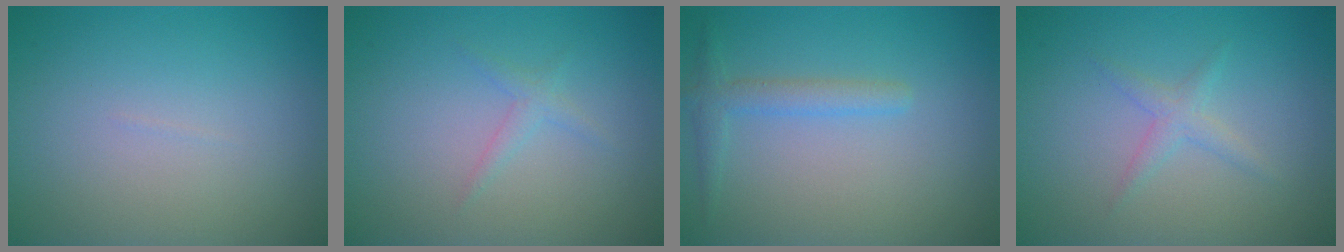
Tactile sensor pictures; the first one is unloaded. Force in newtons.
{"total": 1.1, "press": 1.1, "slide": 0.0}
{"total": 1.4, "press": 1.4, "slide": 0.1}
{"total": 1.4, "press": 1.4, "slide": 0.1}